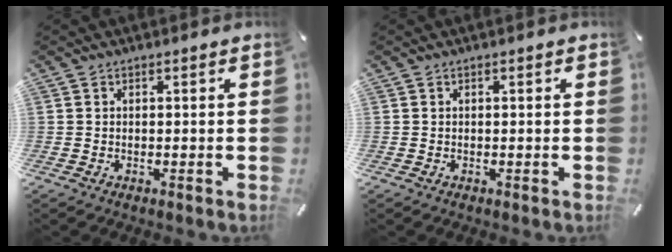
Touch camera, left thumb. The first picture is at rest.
{"total": 0.0}